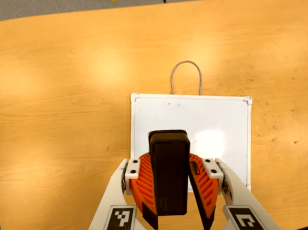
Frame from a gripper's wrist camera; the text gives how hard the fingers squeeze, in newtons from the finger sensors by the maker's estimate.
{"total": 9.2, "left": 9.4, "right": 9.1}